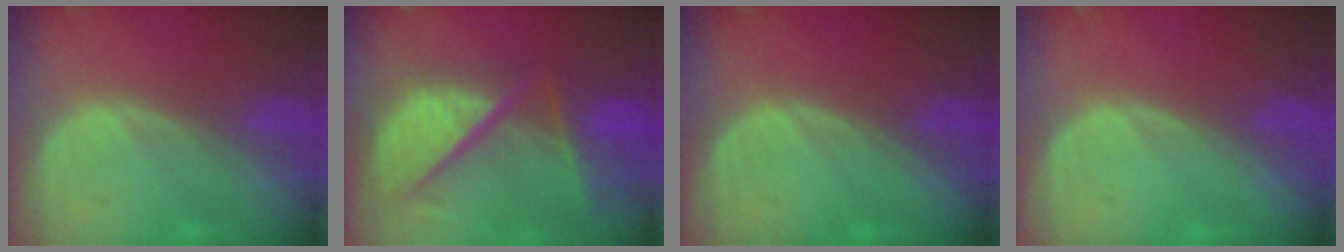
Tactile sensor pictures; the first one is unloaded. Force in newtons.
{"total": 12.1, "press": 9.9, "slide": 6.9}
{"total": 0.0}
{"total": 0.0}